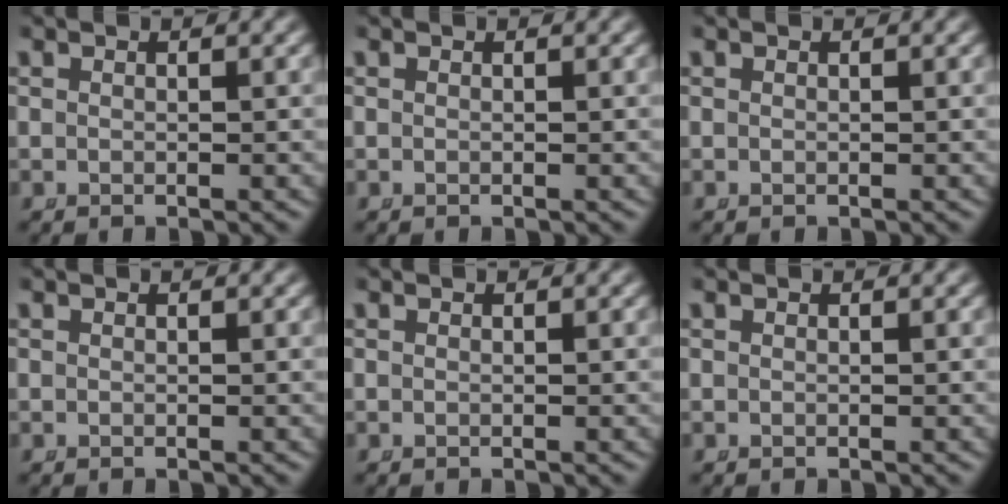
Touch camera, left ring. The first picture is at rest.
{"total": 0.0}
{"total": 0.0}
{"total": 0.0}
{"total": 0.0}
{"total": 0.0}